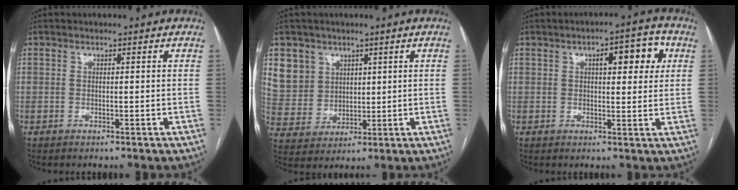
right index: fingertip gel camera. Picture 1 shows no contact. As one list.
[{"total": 8.2, "force": [4.3, 7.0, 0.8], "torque": [-0.020, 0.014, 0.101]}, {"total": 7.0, "force": [2.4, 2.4, 6.1], "torque": [-0.076, 0.017, 0.028]}]